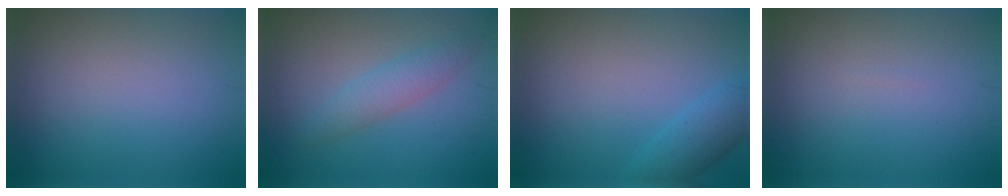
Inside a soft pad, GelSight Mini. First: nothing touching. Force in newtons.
{"total": 2.4, "press": 2.4, "slide": 0.1}
{"total": 3.0, "press": 3.0, "slide": 0.1}
{"total": 0.0}